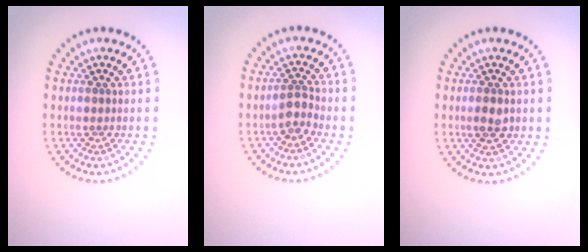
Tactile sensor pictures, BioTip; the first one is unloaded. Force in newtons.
{"total": 1.8, "press": 1.4, "slide": 1.1}
{"total": 1.9, "press": 1.8, "slide": 0.3}